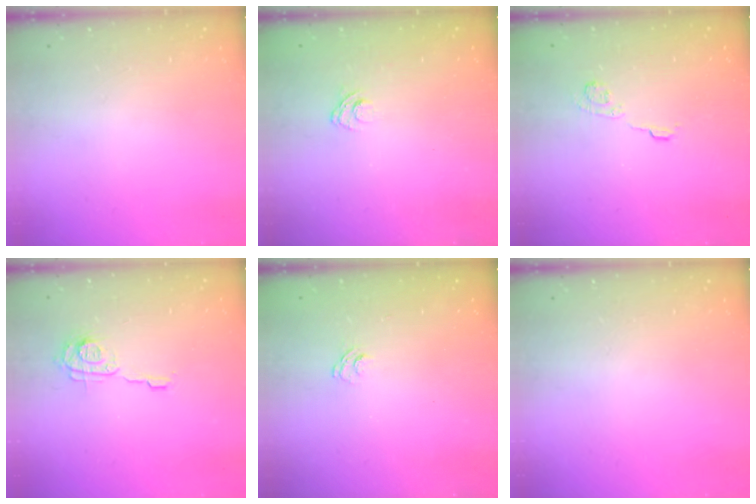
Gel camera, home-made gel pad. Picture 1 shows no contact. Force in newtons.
{"total": 3.0, "press": 2.6, "slide": 1.4}
{"total": 6.5, "press": 6.4, "slide": 1.2}
{"total": 8.3, "press": 8.2, "slide": 0.6}
{"total": 2.0, "press": 1.5, "slide": 1.3}
{"total": 0.0}